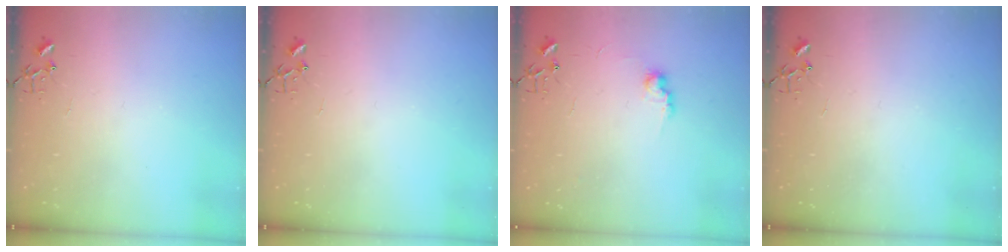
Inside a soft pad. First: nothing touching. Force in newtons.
{"total": 0.0}
{"total": 7.5, "press": 7.4, "slide": 0.3}
{"total": 0.0}